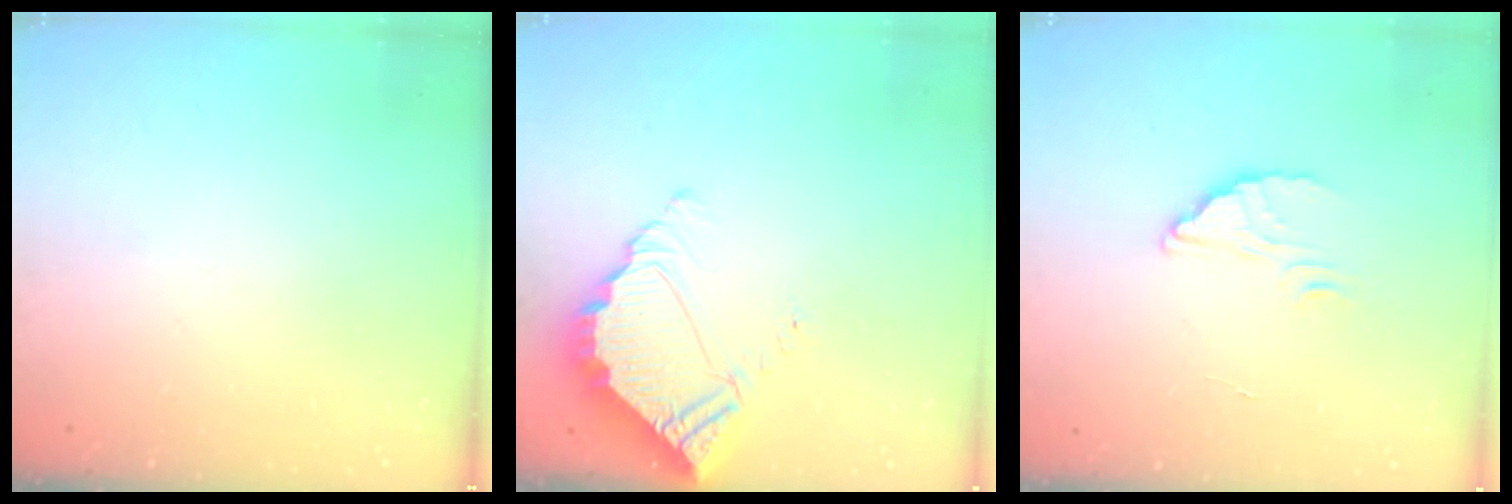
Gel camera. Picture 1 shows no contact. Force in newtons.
{"total": 5.9, "press": 5.9, "slide": 0.4}
{"total": 2.4, "press": 2.4, "slide": 0.1}